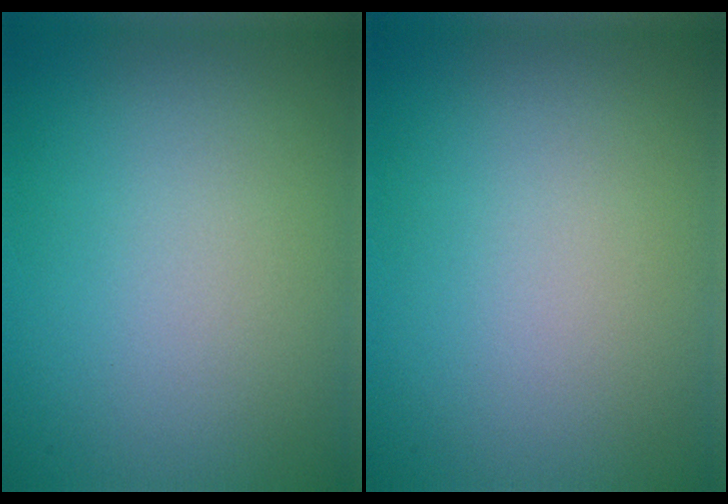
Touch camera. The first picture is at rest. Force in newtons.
{"total": 0.0}